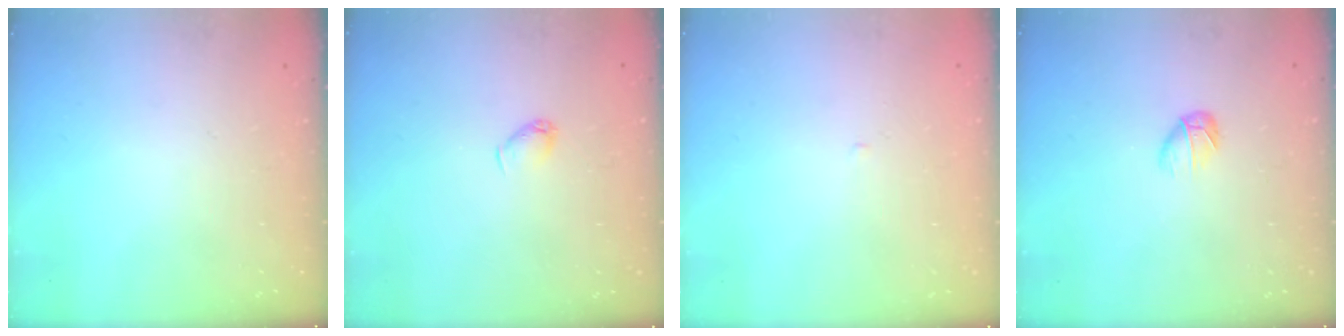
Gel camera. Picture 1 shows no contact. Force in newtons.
{"total": 3.1, "press": 3.0, "slide": 0.7}
{"total": 1.7, "press": 1.7, "slide": 0.3}
{"total": 3.1, "press": 2.9, "slide": 0.9}